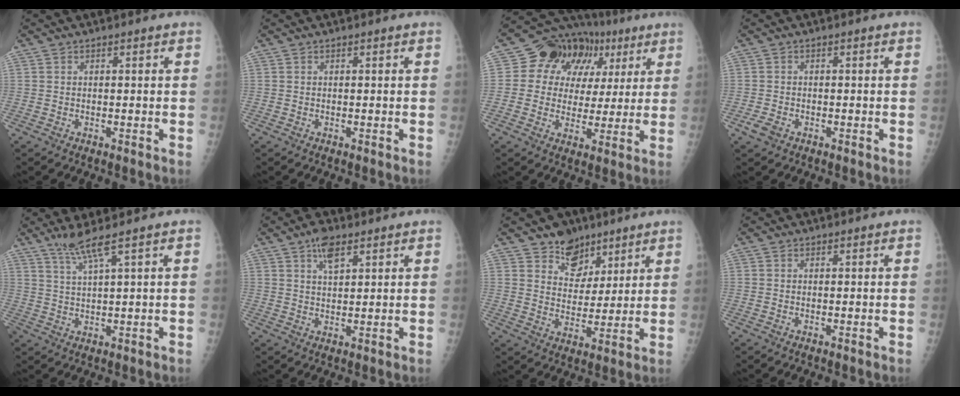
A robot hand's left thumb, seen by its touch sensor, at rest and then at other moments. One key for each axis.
{"total": 0.0}
{"total": 16.3, "fx": 5.5, "fy": 12.8, "fz": 8.4, "tx": -0.066, "ty": 0.024, "tz": 0.085}
{"total": 2.4, "fx": -1.2, "fy": 1.6, "fz": 1.3, "tx": -0.025, "ty": 0.000, "tz": -0.022}
{"total": 4.3, "fx": 3.0, "fy": -0.7, "fz": 2.9, "tx": -0.064, "ty": -0.014, "tz": 0.068}
{"total": 4.7, "fx": 2.7, "fy": 2.1, "fz": 3.2, "tx": -0.045, "ty": -0.011, "tz": 0.048}
{"total": 8.5, "fx": 5.9, "fy": 5.9, "fz": 1.5, "tx": 0.012, "ty": -0.039, "tz": 0.104}
{"total": 0.0}